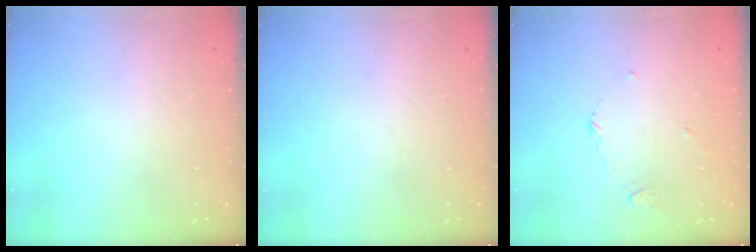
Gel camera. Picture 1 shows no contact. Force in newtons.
{"total": 0.0}
{"total": 2.9, "press": 2.9, "slide": 0.3}